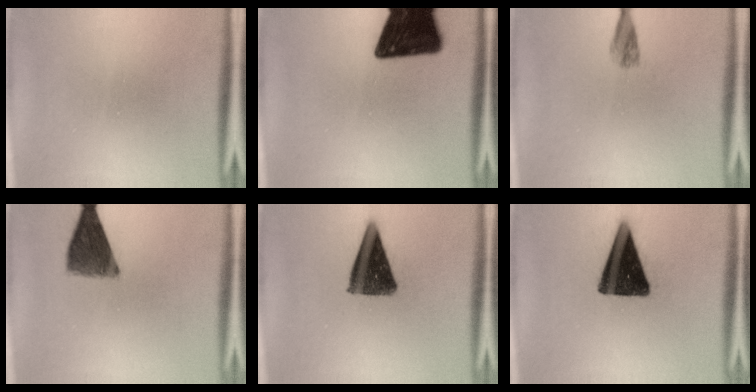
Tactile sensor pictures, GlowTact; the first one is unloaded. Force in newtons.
{"total": 18.4}
{"total": 1.8}
{"total": 8.5}
{"total": 11.6}
{"total": 15.8}